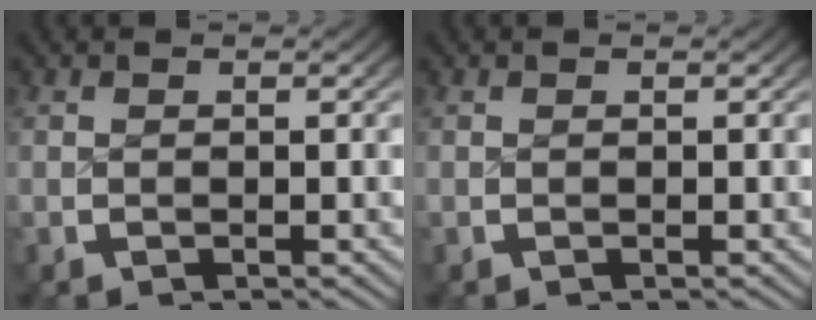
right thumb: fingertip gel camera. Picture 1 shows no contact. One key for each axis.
{"total": 0.0}